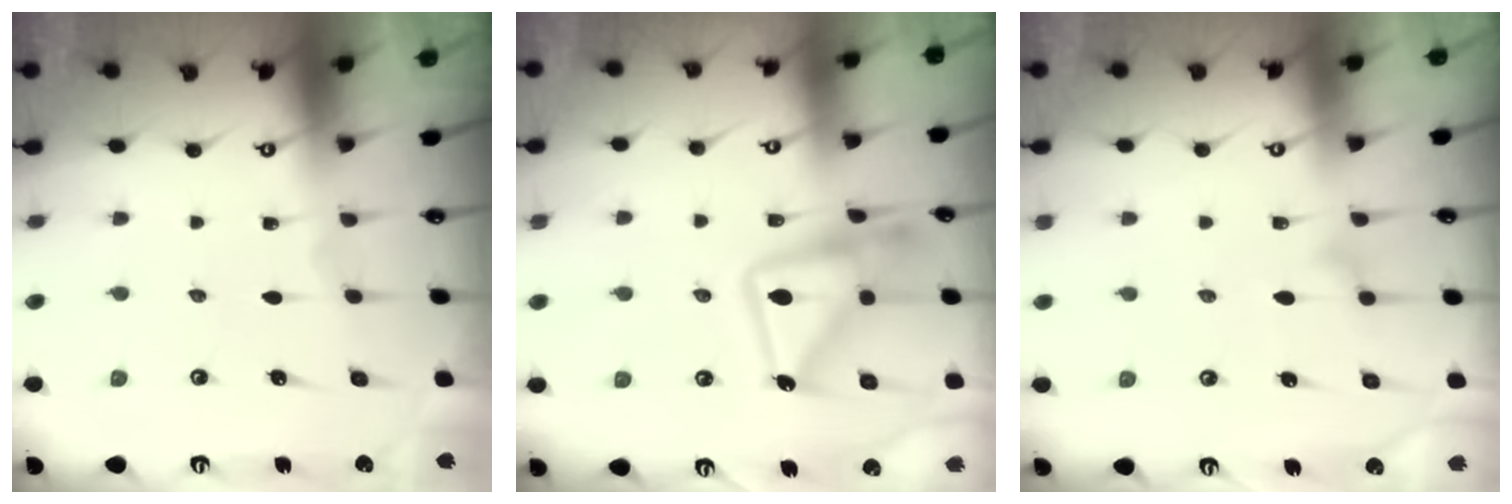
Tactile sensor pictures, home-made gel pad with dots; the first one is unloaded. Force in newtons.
{"total": 16.2, "press": 16.2, "slide": 1.2}
{"total": 8.4, "press": 8.4, "slide": 0.5}